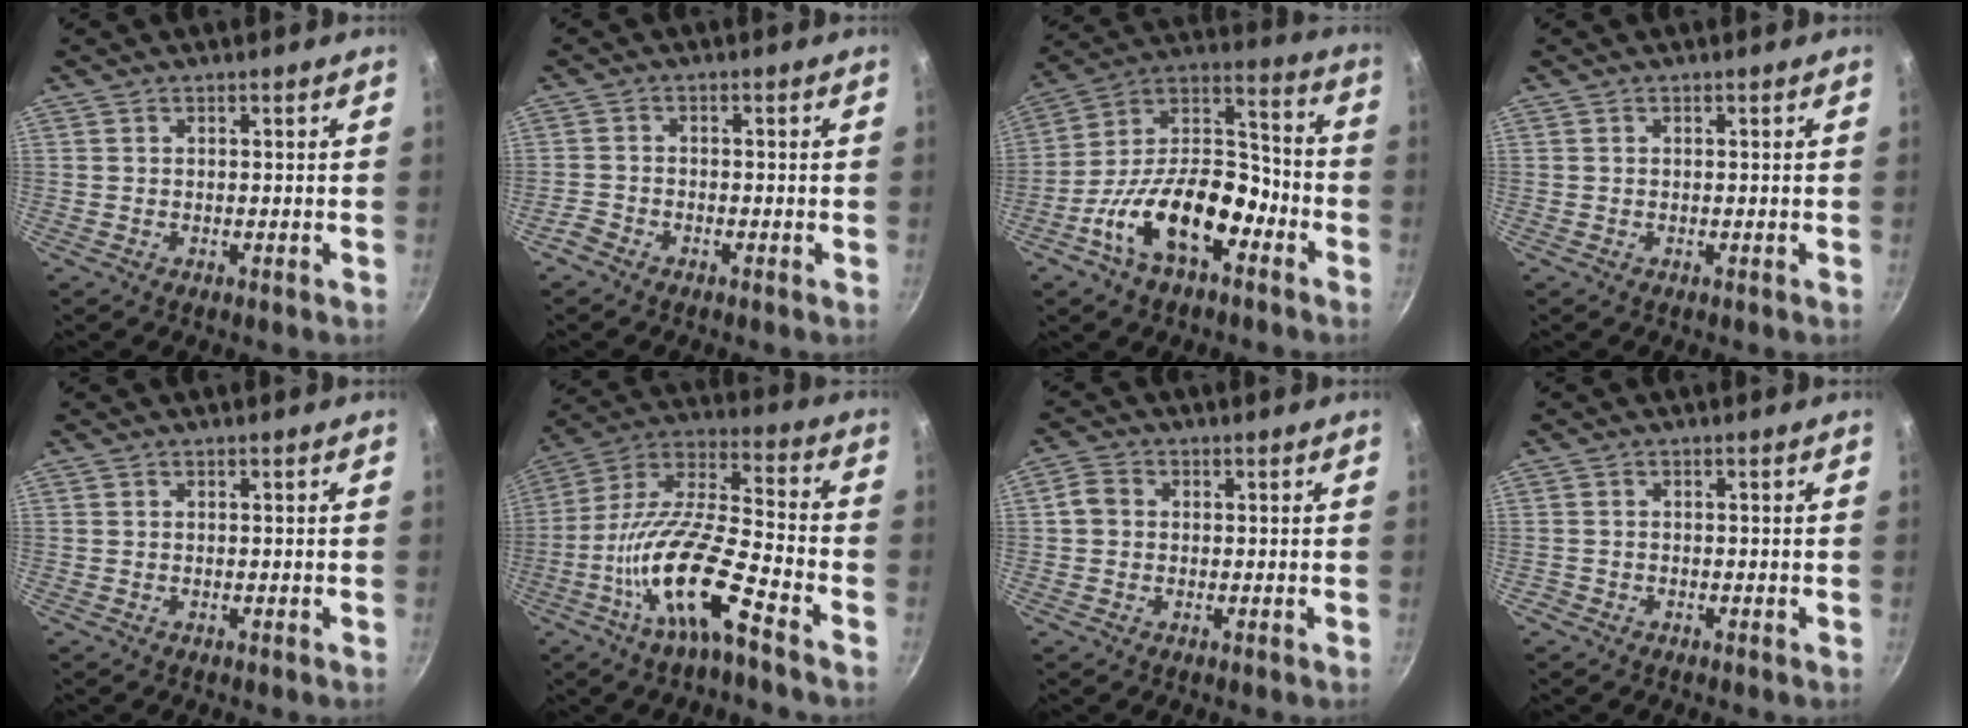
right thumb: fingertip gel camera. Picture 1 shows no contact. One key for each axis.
{"total": 2.3, "fx": -1.9, "fy": 1.1, "fz": 0.7, "tx": -0.026, "ty": 0.018, "tz": -0.039}
{"total": 18.4, "fx": -8.8, "fy": 9.2, "fz": 13.2, "tx": -0.194, "ty": 0.071, "tz": -0.168}
{"total": 0.0}
{"total": 0.0}
{"total": 17.2, "fx": -8.4, "fy": 4.2, "fz": 14.5, "tx": -0.270, "ty": 0.055, "tz": -0.174}
{"total": 2.2, "fx": 0.0, "fy": 2.0, "fz": 0.9, "tx": -0.014, "ty": 0.006, "tz": -0.008}
{"total": 0.7, "fx": -0.5, "fy": 0.4, "fz": 0.0, "tx": -0.005, "ty": 0.007, "tz": -0.009}